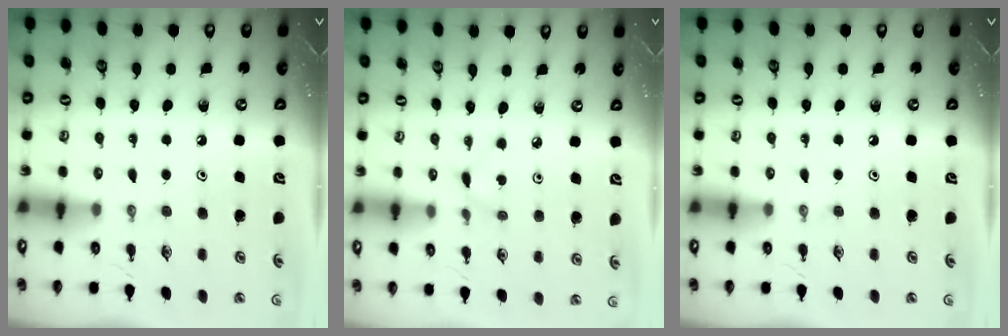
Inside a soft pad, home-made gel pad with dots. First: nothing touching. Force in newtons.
{"total": 1.5, "press": 1.4, "slide": 0.2}
{"total": 0.0}